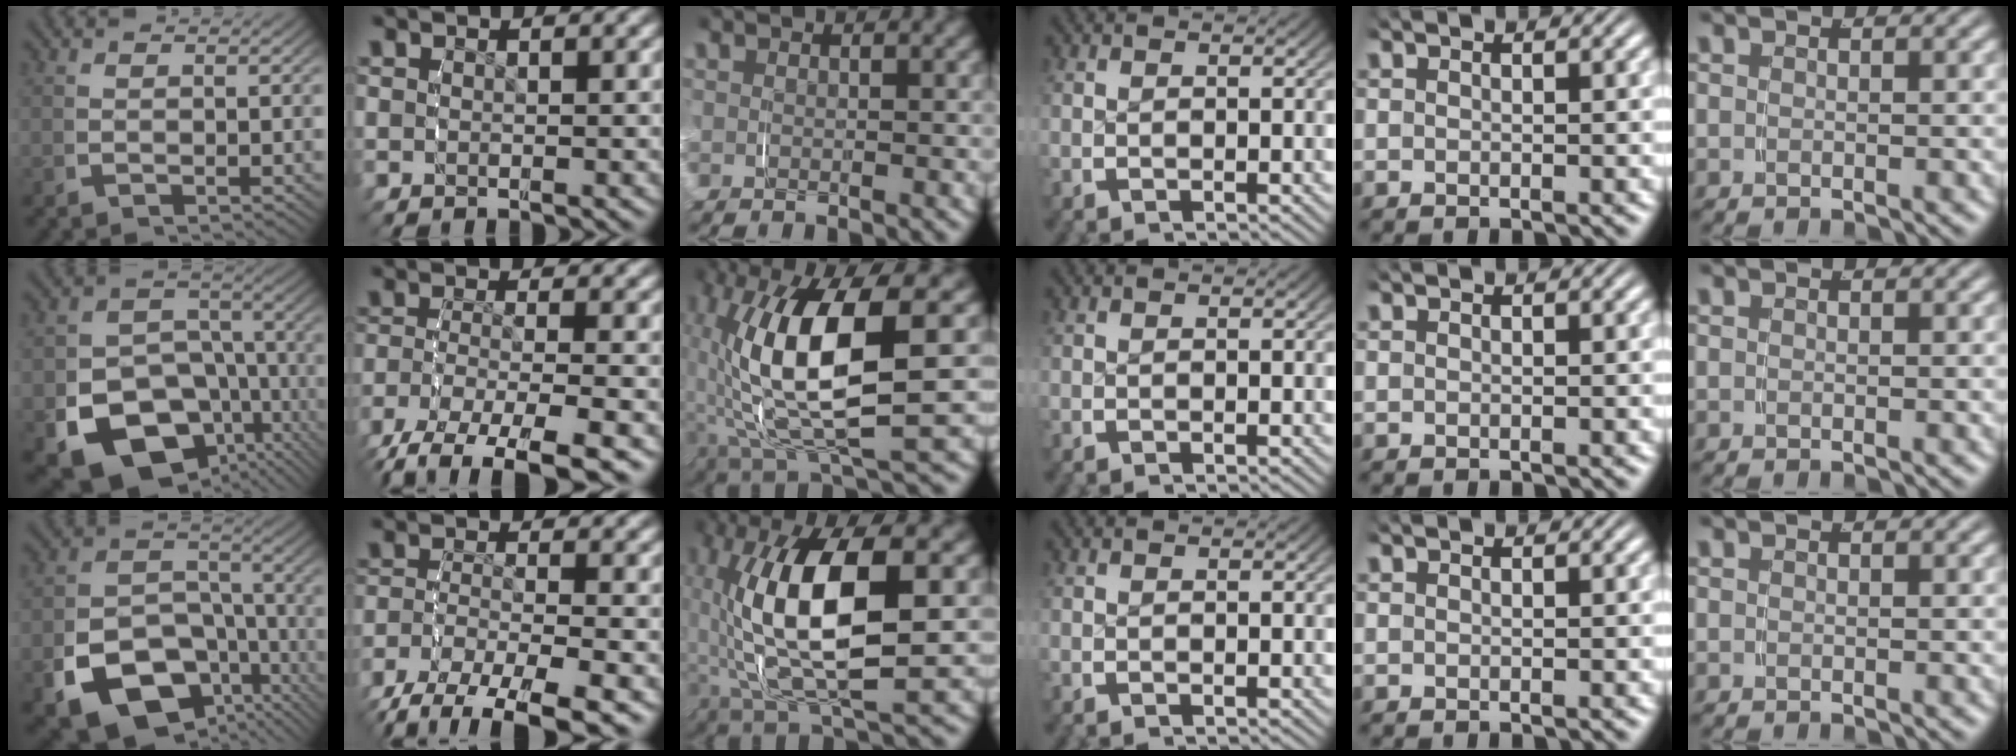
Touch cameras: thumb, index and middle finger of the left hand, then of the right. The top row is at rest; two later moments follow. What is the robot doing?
{"motion": "grasp_and_lifting", "object": "shorts"}